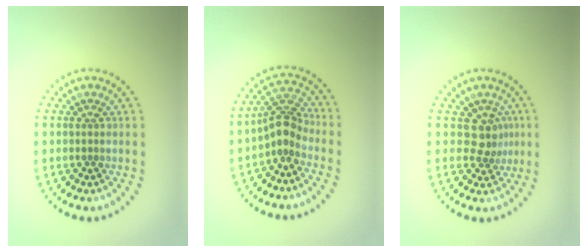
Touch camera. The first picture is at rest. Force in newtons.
{"total": 2.8, "press": 2.0, "slide": 2.0}
{"total": 2.3, "press": 1.7, "slide": 1.5}